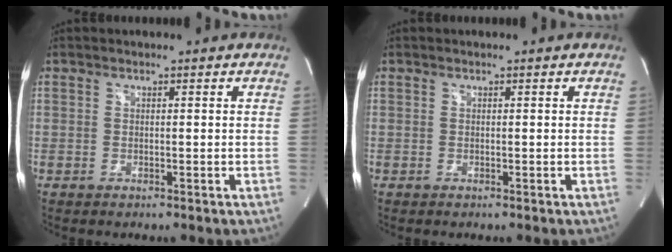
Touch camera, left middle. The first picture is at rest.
{"total": 0.0}